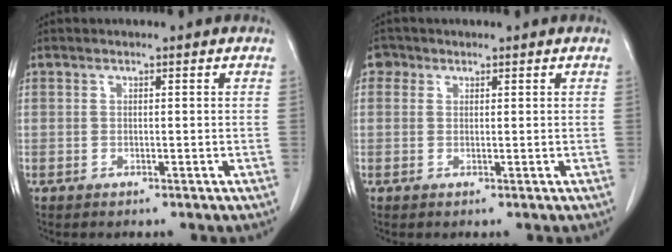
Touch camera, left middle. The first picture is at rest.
{"total": 1.5, "force": [0.7, 1.3, 0.1], "torque": [0.005, 0.004, 0.006]}